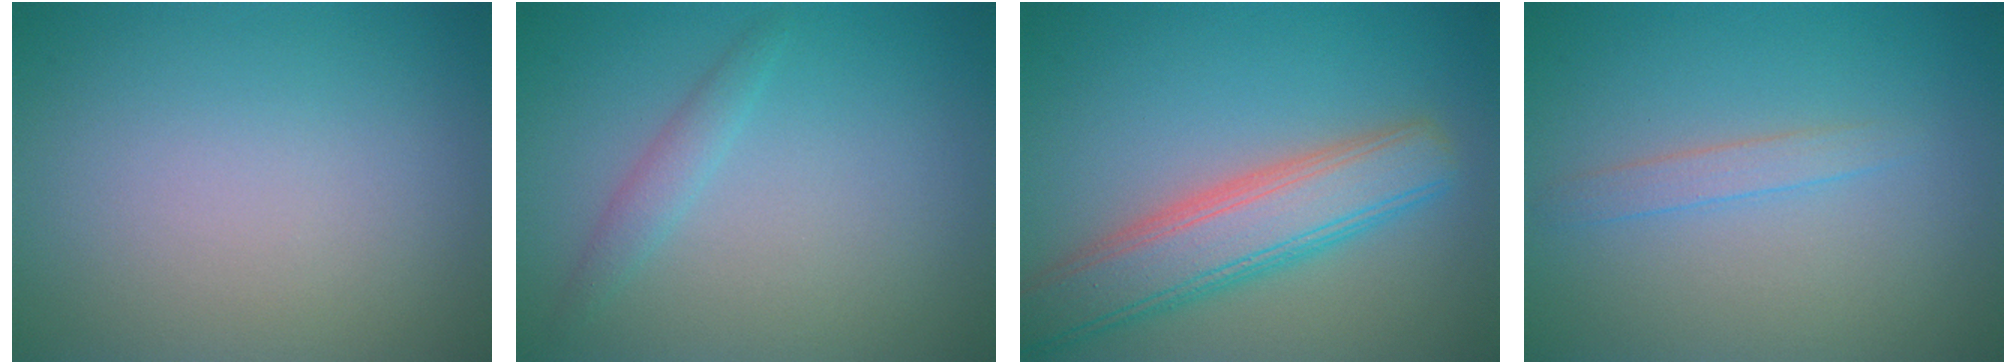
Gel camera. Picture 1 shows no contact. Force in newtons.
{"total": 1.4, "press": 1.4, "slide": 0.0}
{"total": 6.4, "press": 6.4, "slide": 0.3}
{"total": 1.4, "press": 1.4, "slide": 0.1}